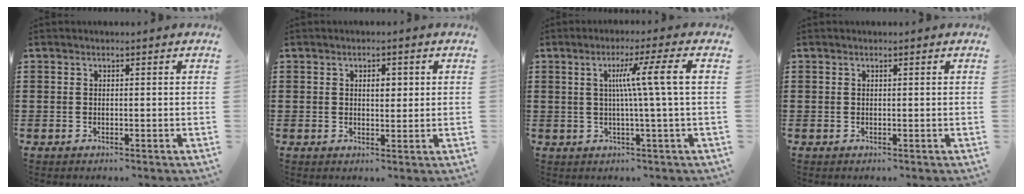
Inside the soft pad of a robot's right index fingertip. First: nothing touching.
{"total": 2.7, "force": [0.6, 1.5, 2.2], "torque": [-0.030, 0.004, 0.004]}
{"total": 8.8, "force": [1.5, -1.1, 8.6], "torque": [-0.163, 0.001, 0.012]}
{"total": 0.0}